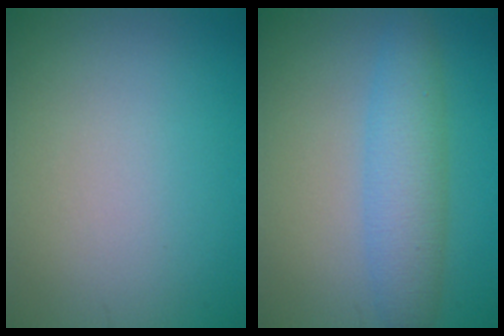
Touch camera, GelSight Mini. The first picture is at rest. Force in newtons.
{"total": 4.4, "press": 4.4, "slide": 0.1}